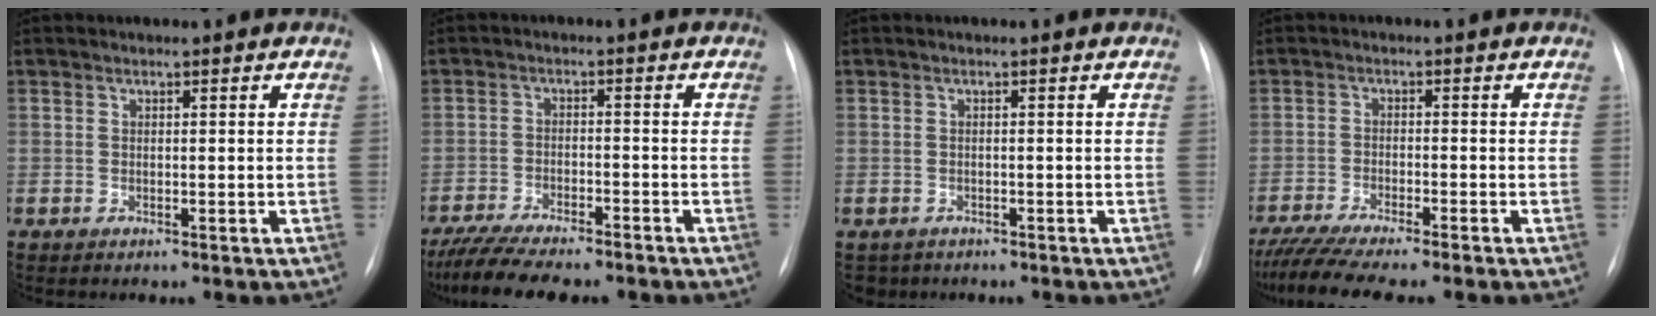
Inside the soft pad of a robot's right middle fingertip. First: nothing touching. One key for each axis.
{"total": 11.2, "fx": -9.4, "fy": 2.0, "fz": 5.8, "tx": -0.096, "ty": -0.015, "tz": -0.143}
{"total": 2.4, "fx": -1.8, "fy": 1.7, "fz": 0.0, "tx": 0.000, "ty": 0.002, "tz": -0.027}
{"total": 8.9, "fx": -7.6, "fy": -0.3, "fz": 4.8, "tx": -0.074, "ty": -0.022, "tz": -0.122}